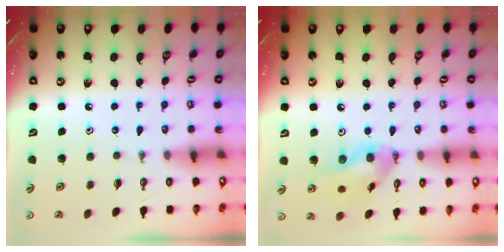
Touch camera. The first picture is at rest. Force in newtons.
{"total": 12.2, "press": 12.0, "slide": 2.0}